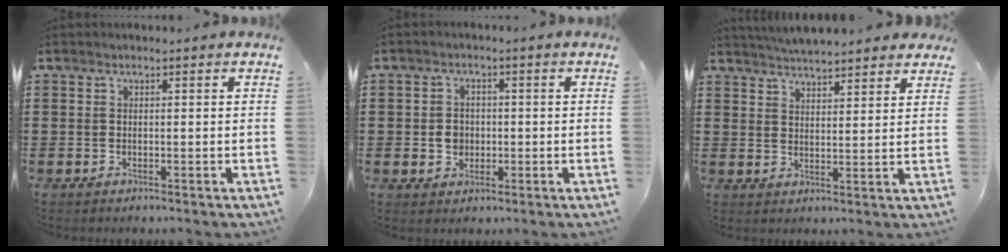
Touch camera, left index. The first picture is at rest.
{"total": 3.0, "force": [-0.3, 2.6, 1.5], "torque": [-0.029, 0.001, -0.010]}
{"total": 4.3, "force": [4.2, 0.1, 0.6], "torque": [-0.024, -0.013, 0.077]}